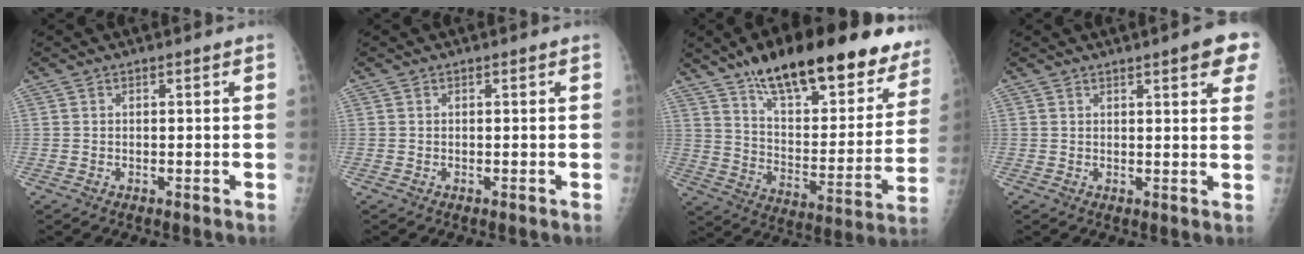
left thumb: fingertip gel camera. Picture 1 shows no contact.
{"total": 0.0}
{"total": 30.0, "force": [20.8, 10.8, 18.7], "torque": [-0.233, -0.067, 0.304]}
{"total": 7.1, "force": [4.0, 1.4, 5.7], "torque": [-0.049, -0.009, 0.045]}